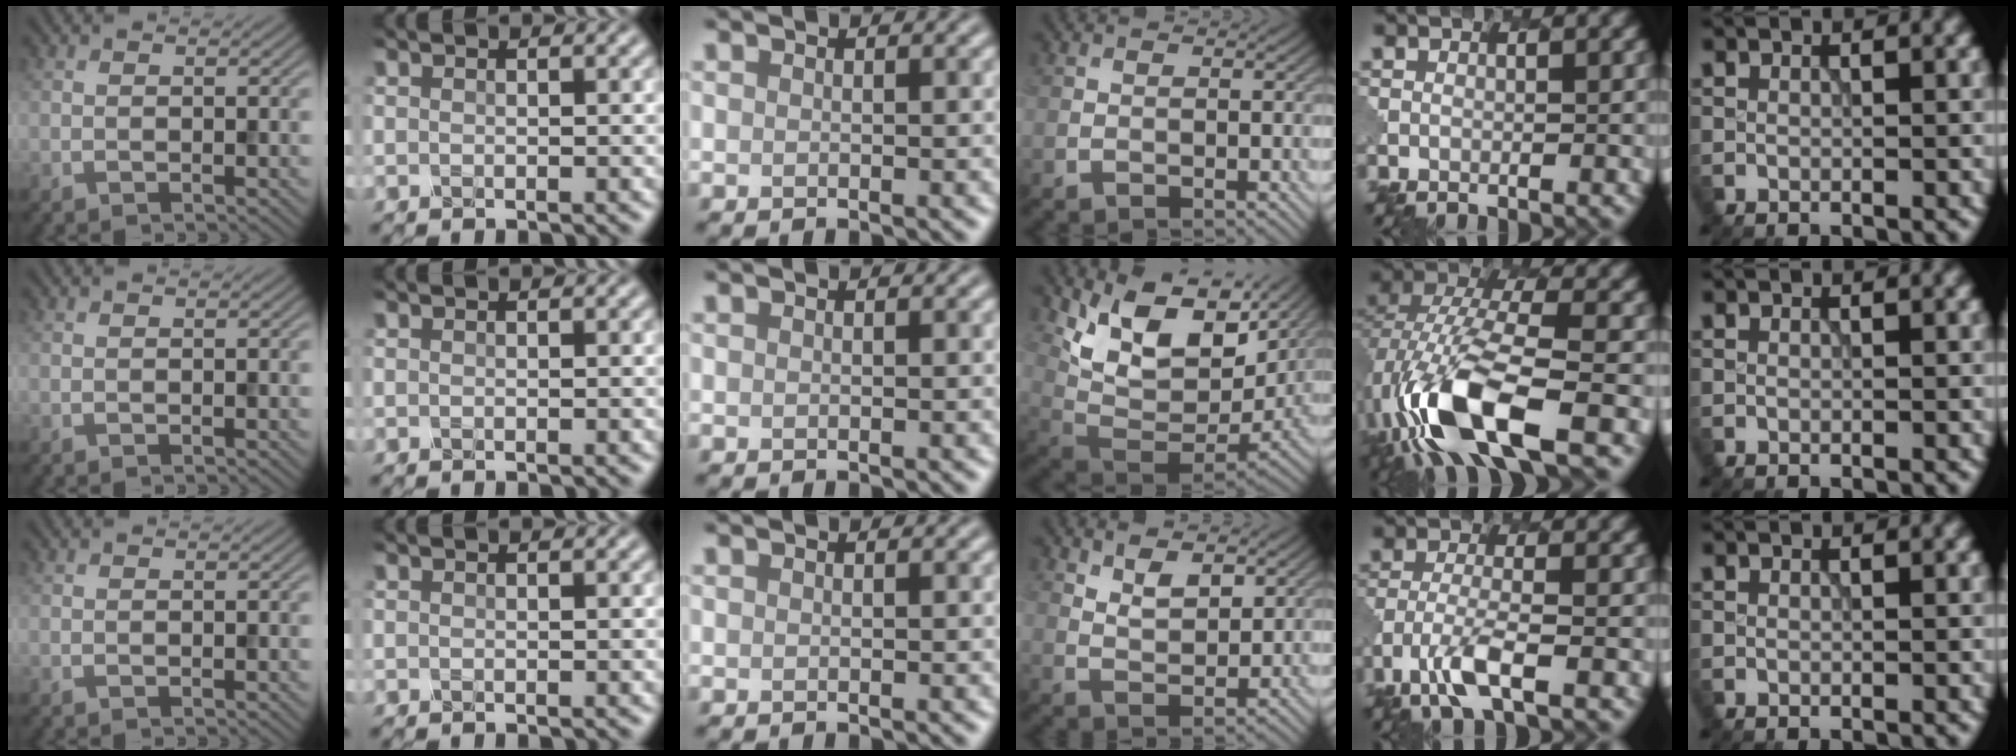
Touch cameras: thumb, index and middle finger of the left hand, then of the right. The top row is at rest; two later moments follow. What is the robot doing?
{"motion": "insert", "object": "pen bag"}